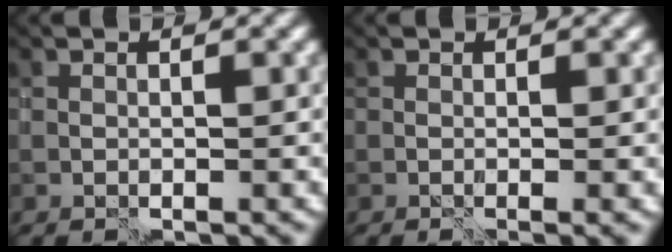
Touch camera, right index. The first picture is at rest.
{"total": 0.9, "force": [-0.2, -0.8, -0.2], "torque": [0.009, 0.000, -0.007]}